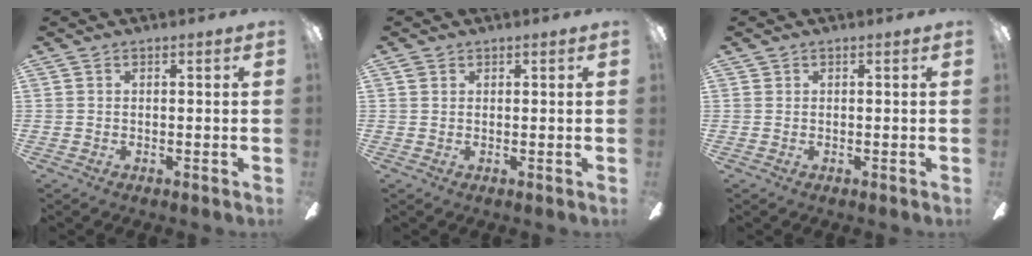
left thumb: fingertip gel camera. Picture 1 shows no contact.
{"total": 1.0, "force": [0.7, 0.6, 0.1], "torque": [-0.004, 0.002, 0.014]}
{"total": 0.0}